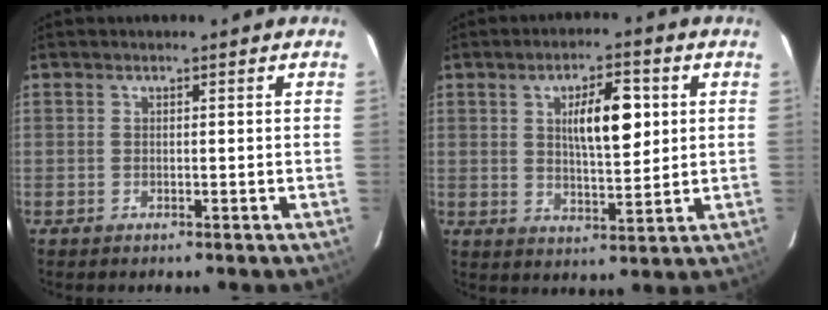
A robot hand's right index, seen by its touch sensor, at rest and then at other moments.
{"total": 8.7, "force": [2.2, 2.7, 8.0], "torque": [-0.129, 0.008, 0.041]}